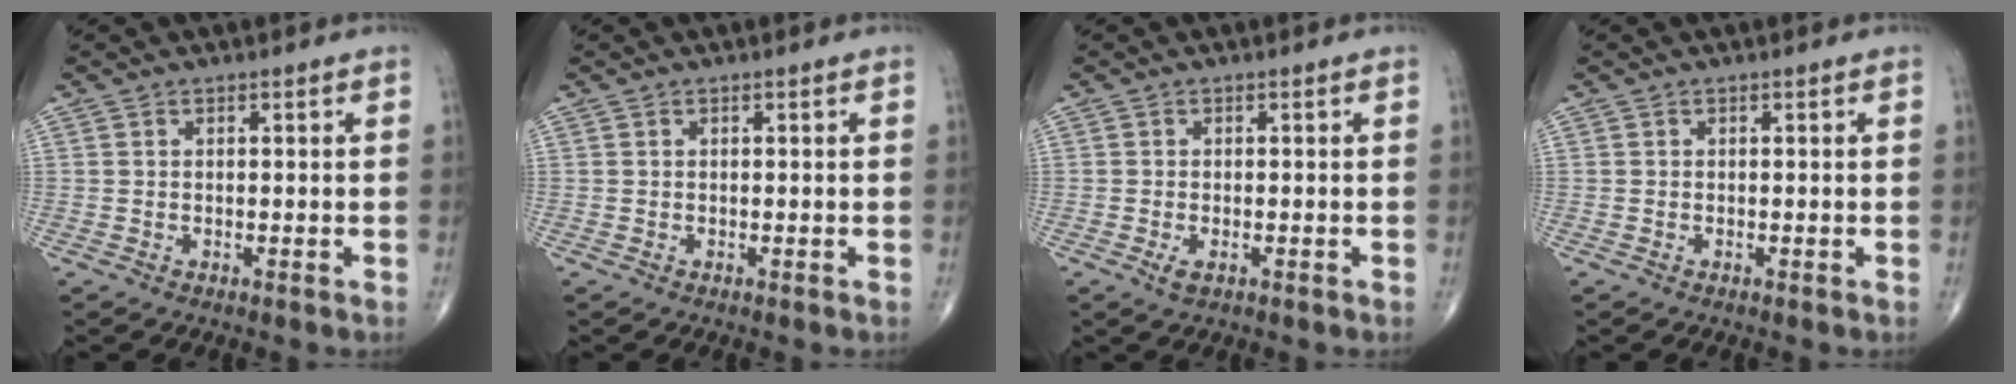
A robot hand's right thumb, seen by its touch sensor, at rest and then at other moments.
{"total": 0.0}
{"total": 1.8, "force": [-0.8, 0.8, 1.5], "torque": [-0.030, -0.002, -0.013]}
{"total": 0.0}